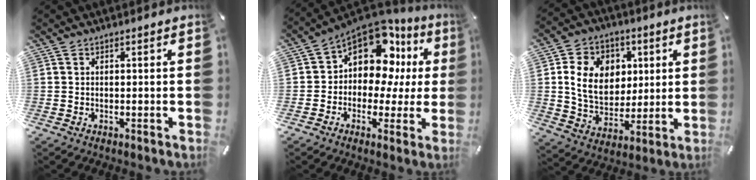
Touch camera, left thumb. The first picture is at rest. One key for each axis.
{"total": 13.7, "fx": 6.0, "fy": 9.0, "fz": 8.3, "tx": -0.138, "ty": -0.045, "tz": 0.107}
{"total": 13.6, "fx": 2.6, "fy": 11.2, "fz": 7.2, "tx": -0.143, "ty": 0.015, "tz": 0.053}